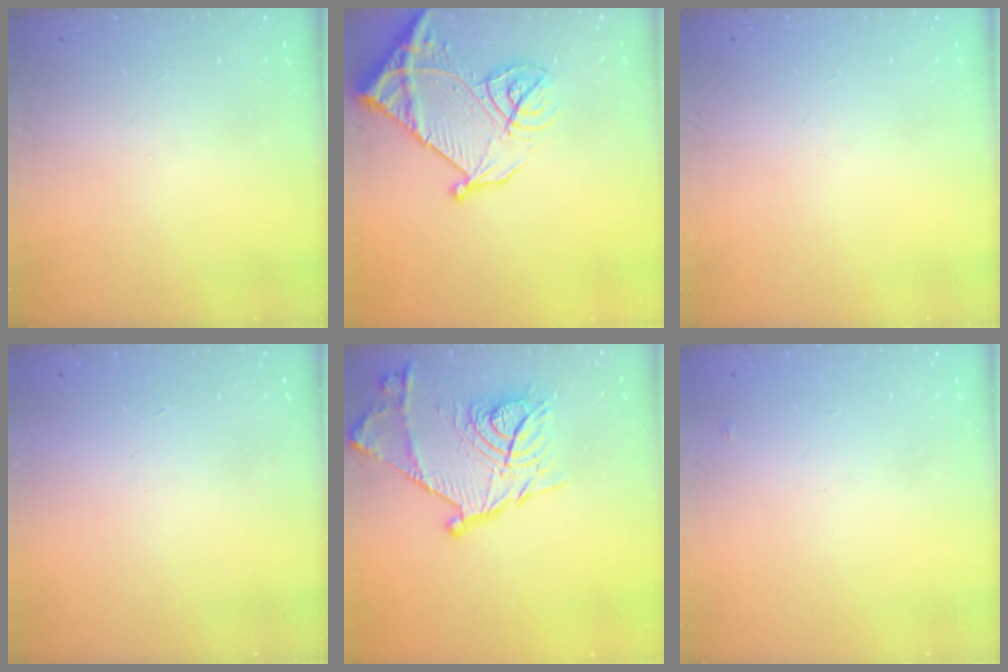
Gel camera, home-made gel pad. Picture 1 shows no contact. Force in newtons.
{"total": 17.4, "press": 17.3, "slide": 1.8}
{"total": 0.0}
{"total": 1.5, "press": 1.5, "slide": 0.1}
{"total": 19.6, "press": 19.6, "slide": 0.6}
{"total": 2.6, "press": 2.6, "slide": 0.2}